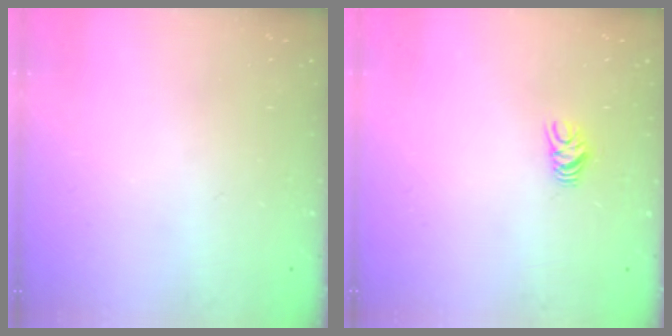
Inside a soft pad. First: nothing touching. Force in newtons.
{"total": 4.8, "press": 4.8, "slide": 0.4}